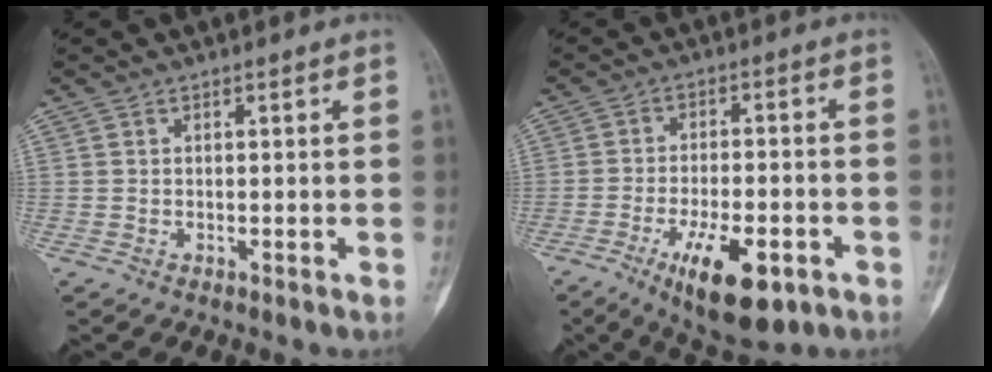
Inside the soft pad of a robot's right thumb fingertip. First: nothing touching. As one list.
[{"total": 13.3, "force": [-6.1, 5.2, 10.6], "torque": [-0.160, 0.014, -0.086]}]